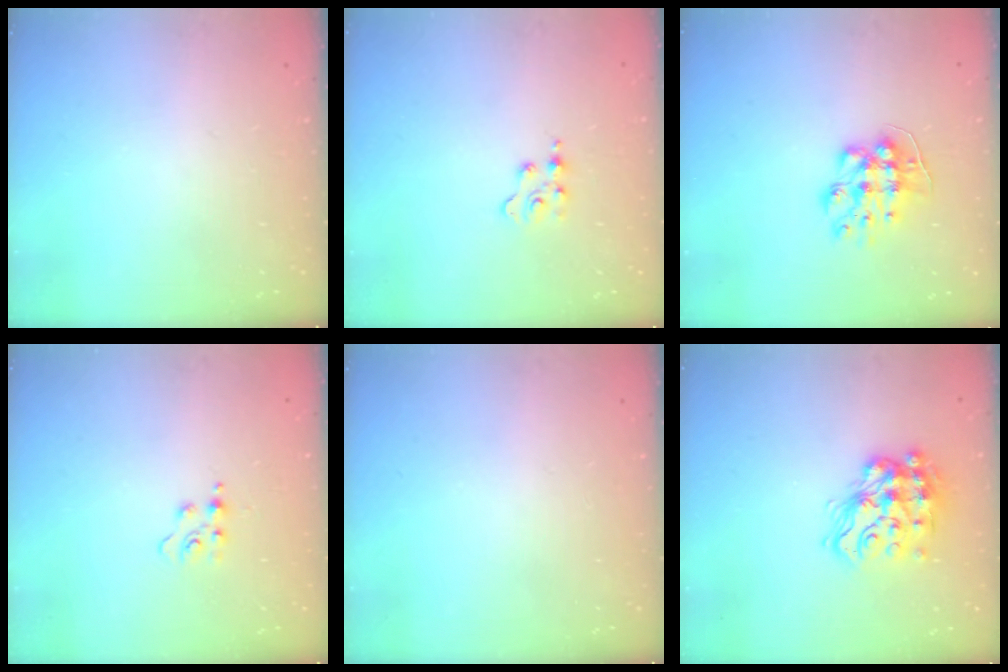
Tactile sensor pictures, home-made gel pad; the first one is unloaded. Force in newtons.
{"total": 2.5, "press": 2.5, "slide": 0.4}
{"total": 9.4, "press": 9.4, "slide": 0.0}
{"total": 4.5, "press": 4.5, "slide": 0.5}
{"total": 0.0}
{"total": 15.6, "press": 15.5, "slide": 1.7}